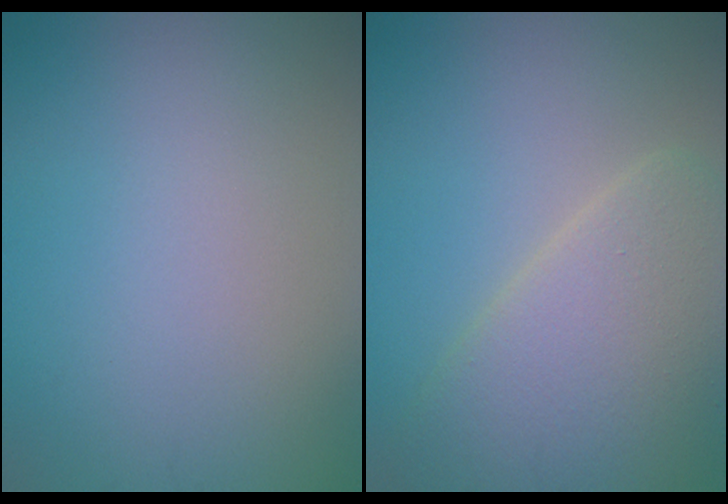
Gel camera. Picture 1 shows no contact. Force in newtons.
{"total": 6.7, "press": 6.7, "slide": 0.5}